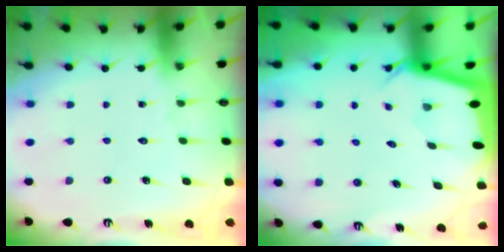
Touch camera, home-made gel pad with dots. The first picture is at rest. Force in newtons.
{"total": 2.2, "press": 2.2, "slide": 0.1}